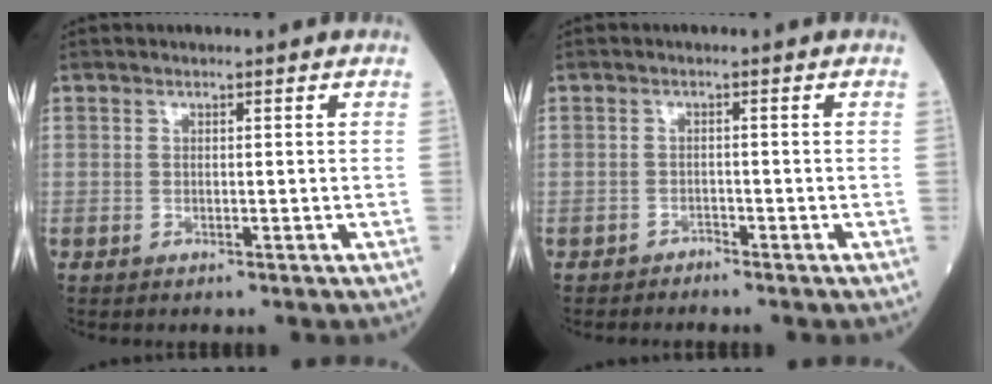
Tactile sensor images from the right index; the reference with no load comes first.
{"total": 1.1, "force": [-1.0, 0.1, -0.2], "torque": [0.007, -0.001, -0.022]}